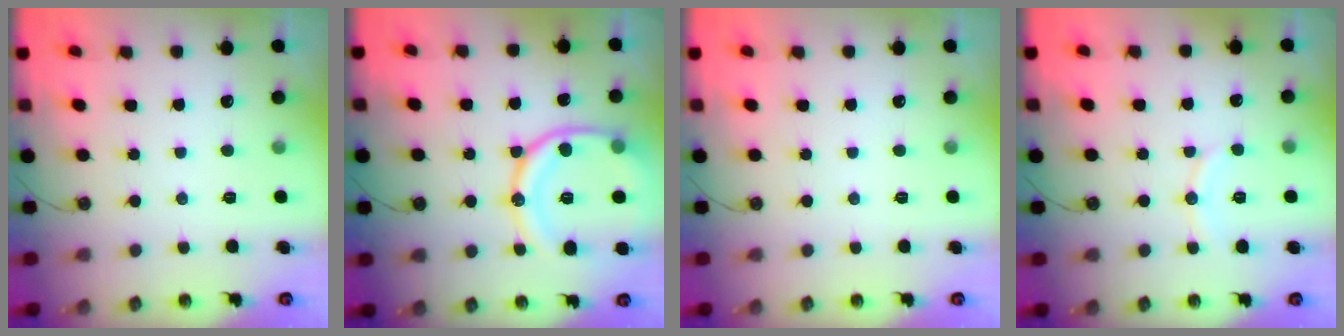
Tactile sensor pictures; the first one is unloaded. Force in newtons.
{"total": 17.4, "press": 17.3, "slide": 1.6}
{"total": 0.0}
{"total": 7.2, "press": 7.1, "slide": 0.7}